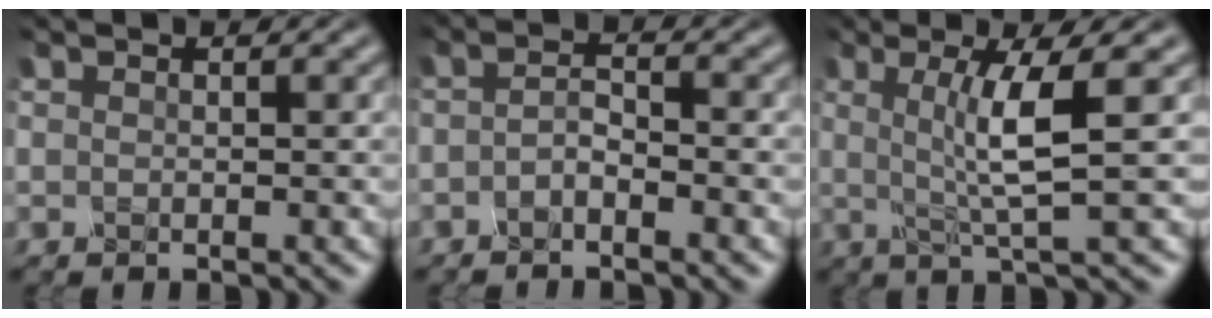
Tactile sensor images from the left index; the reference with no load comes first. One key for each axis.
{"total": 1.8, "fx": -1.3, "fy": 0.4, "fz": 1.1, "tx": -0.021, "ty": 0.003, "tz": -0.029}
{"total": 4.7, "fx": 0.1, "fy": 0.5, "fz": 4.7, "tx": -0.081, "ty": 0.002, "tz": 0.006}